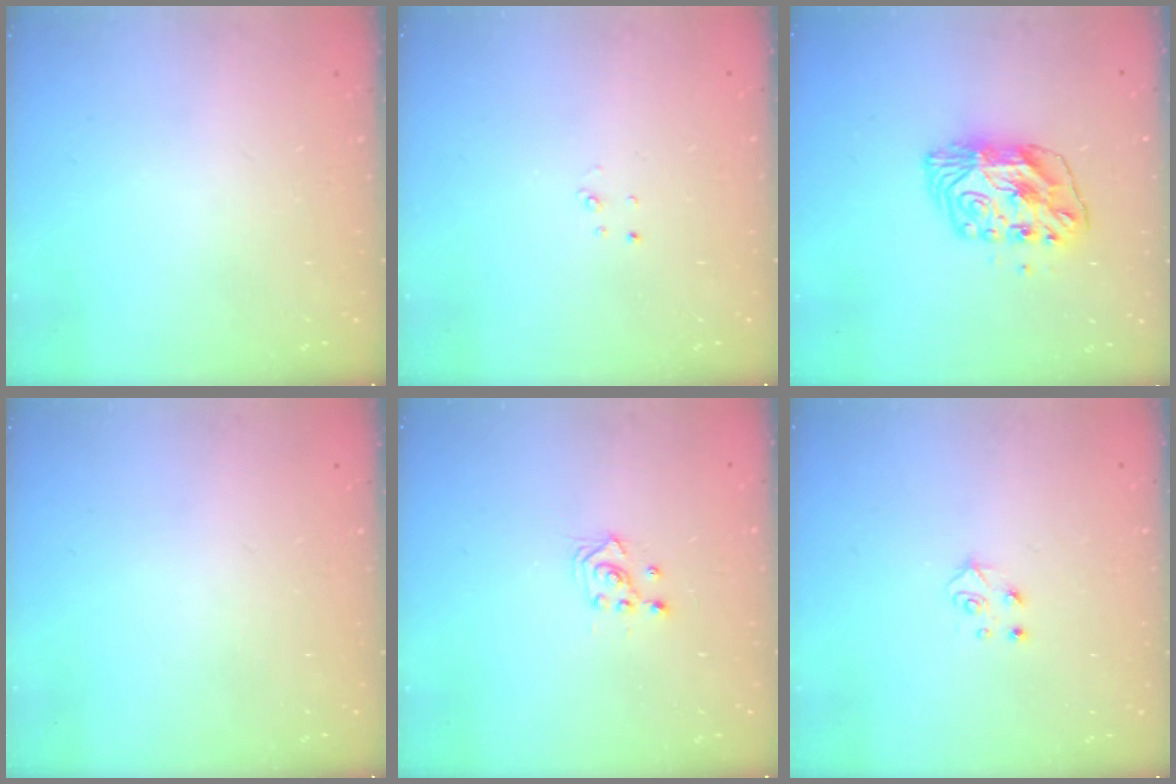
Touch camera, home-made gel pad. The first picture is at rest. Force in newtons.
{"total": 2.2, "press": 2.2, "slide": 0.2}
{"total": 8.9, "press": 8.8, "slide": 0.9}
{"total": 0.0}
{"total": 2.7, "press": 2.7, "slide": 0.2}
{"total": 4.8, "press": 4.8, "slide": 0.5}